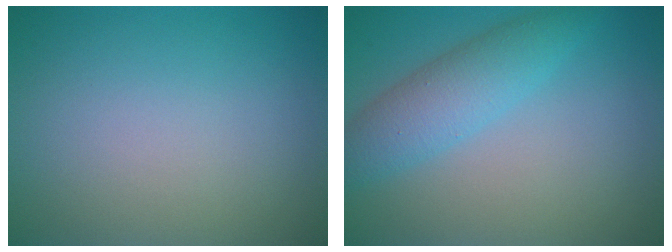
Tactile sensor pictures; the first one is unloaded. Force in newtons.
{"total": 4.0, "press": 4.0, "slide": 0.1}